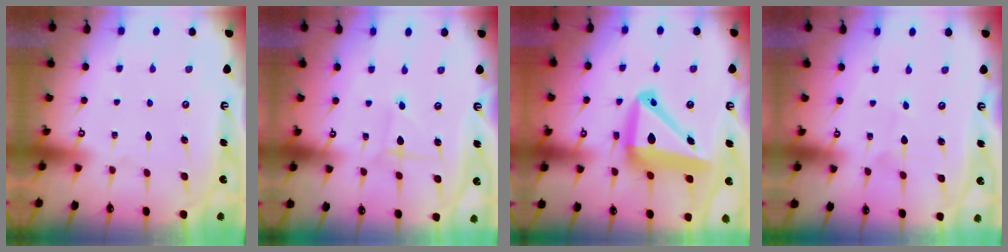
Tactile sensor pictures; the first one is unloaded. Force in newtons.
{"total": 2.2, "press": 2.1, "slide": 0.3}
{"total": 15.6, "press": 15.5, "slide": 1.4}
{"total": 1.5, "press": 1.5, "slide": 0.1}